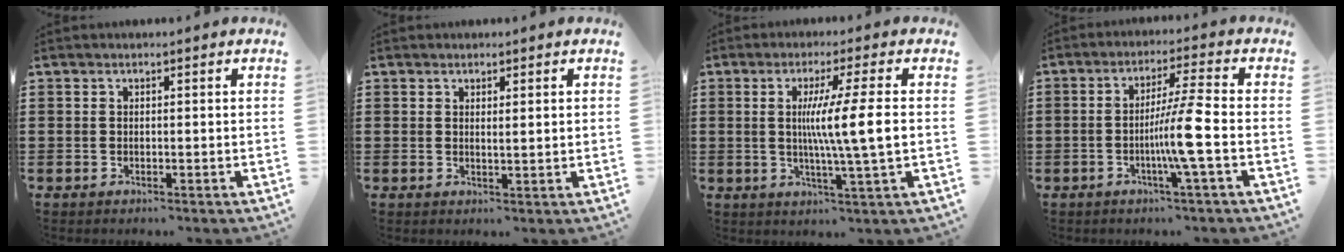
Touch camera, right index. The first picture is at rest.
{"total": 1.0, "force": [0.6, 0.0, 0.8], "torque": [-0.015, 0.000, 0.010]}
{"total": 7.5, "force": [0.8, -0.2, 7.4], "torque": [-0.137, -0.006, 0.008]}
{"total": 7.5, "force": [-2.1, -0.8, 7.2], "torque": [-0.122, -0.009, -0.040]}